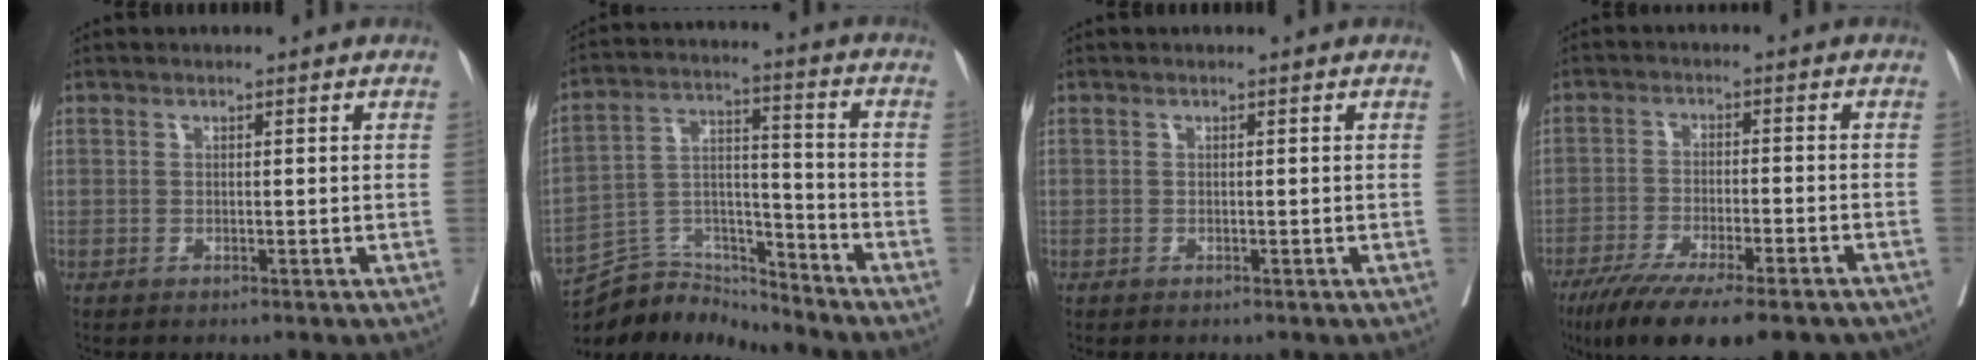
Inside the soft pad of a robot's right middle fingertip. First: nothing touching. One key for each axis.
{"total": 10.4, "fx": -10.4, "fy": 0.5, "fz": 0.0, "tx": 0.005, "ty": 0.043, "tz": -0.195}
{"total": 0.6, "fx": -0.1, "fy": 0.6, "fz": -0.1, "tx": 0.011, "ty": 0.008, "tz": -0.007}
{"total": 17.6, "fx": -13.1, "fy": 3.3, "fz": 11.4, "tx": -0.159, "ty": -0.030, "tz": -0.199}